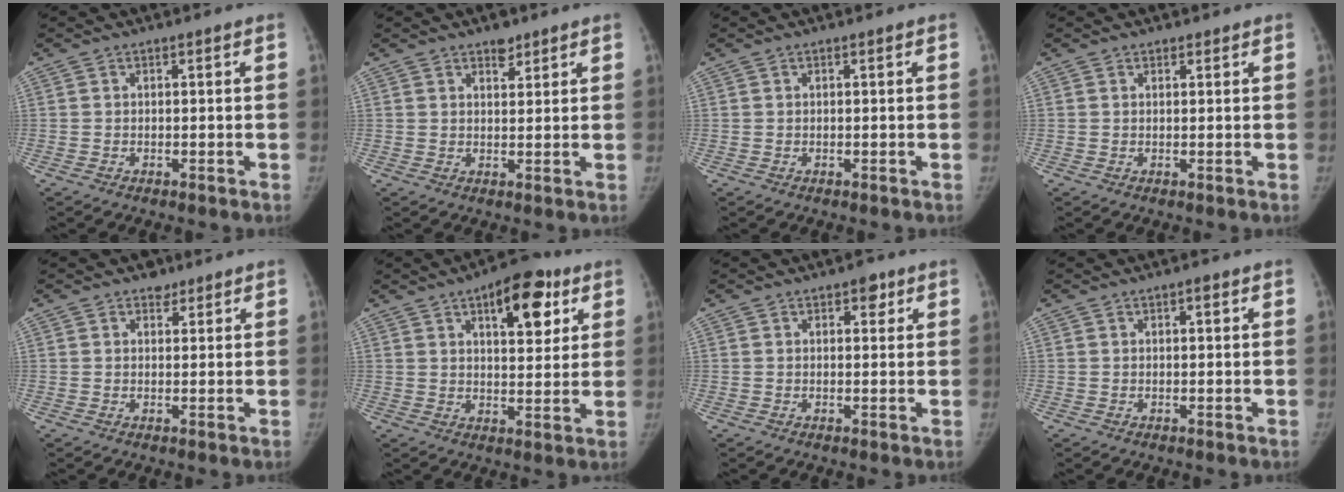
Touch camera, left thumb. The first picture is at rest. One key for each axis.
{"total": 2.9, "fx": 2.1, "fy": 1.5, "fz": 1.3, "tx": -0.004, "ty": -0.013, "tz": 0.033}
{"total": 0.0}
{"total": 0.8, "fx": 0.6, "fy": 0.5, "fz": 0.0, "tx": 0.011, "ty": -0.004, "tz": 0.005}
{"total": 2.3, "fx": 1.6, "fy": 1.6, "fz": 0.5, "tx": 0.009, "ty": -0.007, "tz": 0.018}
{"total": 12.3, "fx": 5.9, "fy": 5.7, "fz": 9.2, "tx": -0.090, "ty": -0.016, "tz": 0.080}
{"total": 2.8, "fx": 1.5, "fy": 1.6, "fz": 1.7, "tx": -0.005, "ty": -0.004, "tz": 0.017}
{"total": 1.3, "fx": 0.6, "fy": 0.6, "fz": 1.0, "tx": -0.010, "ty": 0.001, "tz": 0.007}